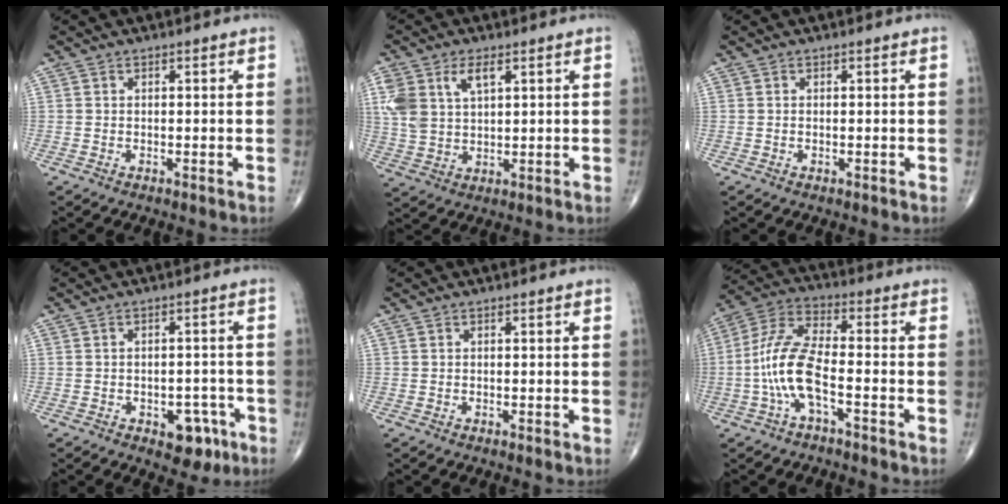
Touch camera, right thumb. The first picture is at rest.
{"total": 8.8, "force": [3.6, 4.9, 6.4], "torque": [-0.137, 0.001, 0.077]}
{"total": 0.0}
{"total": 6.4, "force": [-3.1, 3.8, 4.1], "torque": [-0.023, 0.020, -0.034]}
{"total": 0.0}
{"total": 11.0, "force": [-3.2, 3.7, 9.8], "torque": [-0.219, 0.040, -0.067]}